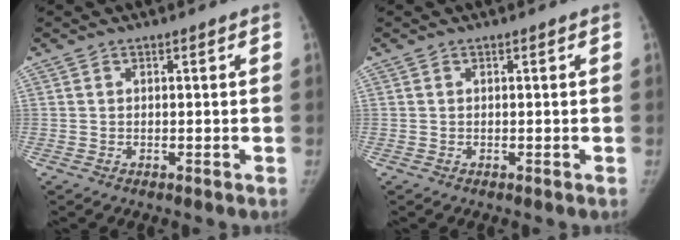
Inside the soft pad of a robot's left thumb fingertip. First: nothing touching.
{"total": 0.0}